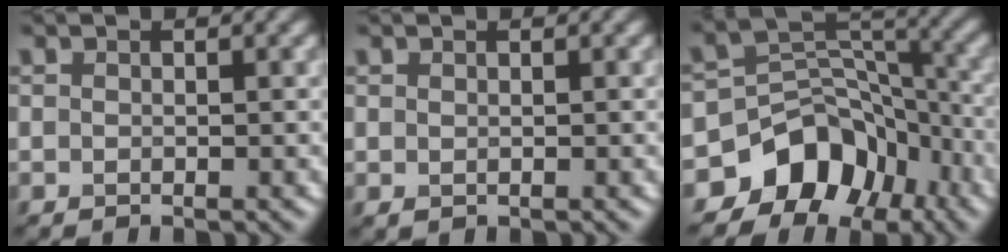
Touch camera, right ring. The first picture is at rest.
{"total": 0.0}
{"total": 8.4, "force": [-5.4, 5.9, 2.7], "torque": [-0.020, 0.015, -0.095]}